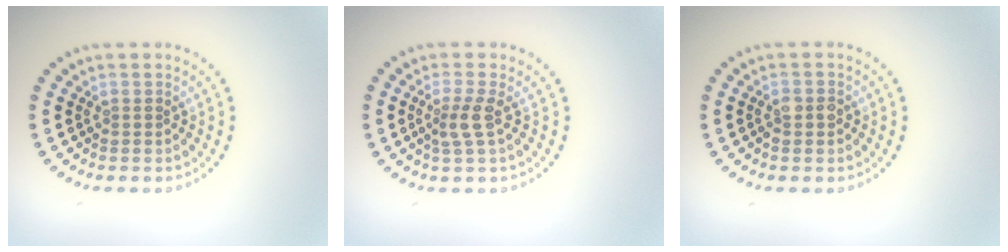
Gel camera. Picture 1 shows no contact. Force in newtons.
{"total": 2.1, "press": 1.6, "slide": 1.4}
{"total": 1.6, "press": 1.6, "slide": 0.5}